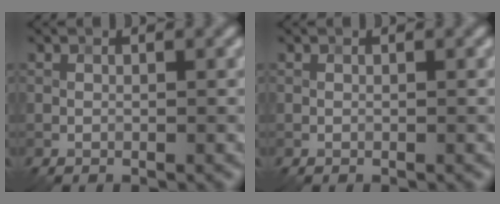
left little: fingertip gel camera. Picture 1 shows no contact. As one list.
[{"total": 0.0}]